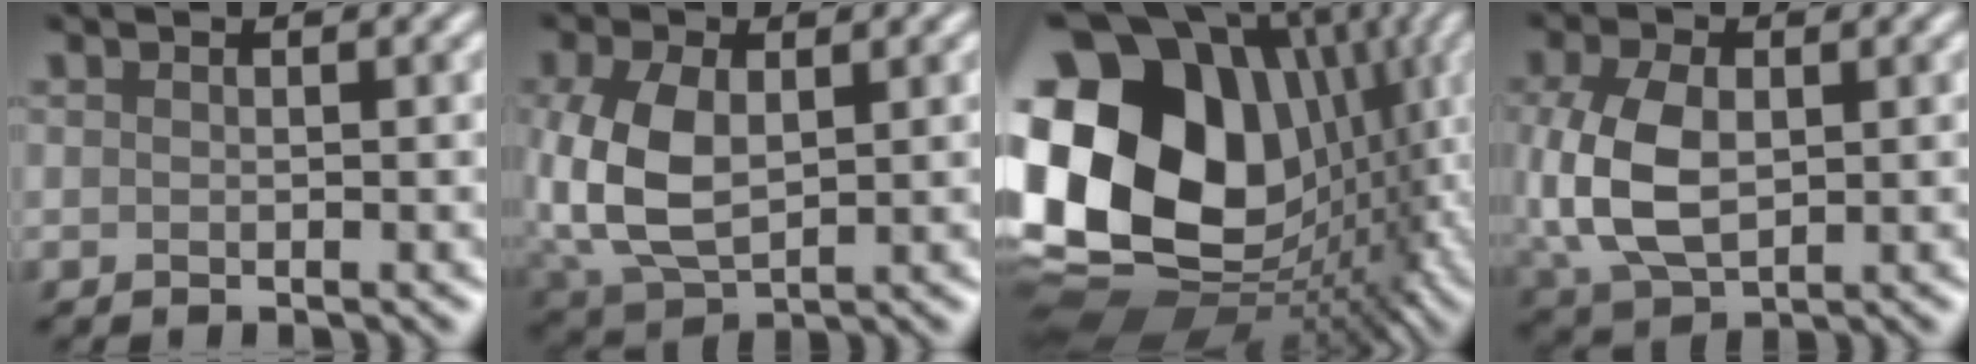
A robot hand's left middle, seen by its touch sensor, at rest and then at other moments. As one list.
[{"total": 7.1, "force": [0.3, 4.4, 5.6], "torque": [-0.149, 0.001, 0.011]}, {"total": 21.1, "force": [2.6, 15.2, 14.4], "torque": [-0.305, 0.009, 0.072]}, {"total": 7.3, "force": [0.1, 4.7, 5.7], "torque": [-0.148, -0.001, 0.010]}]